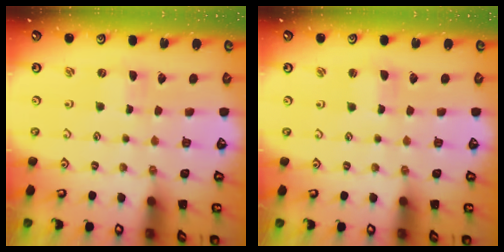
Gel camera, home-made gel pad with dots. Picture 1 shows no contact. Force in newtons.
{"total": 1.2, "press": 1.1, "slide": 0.3}